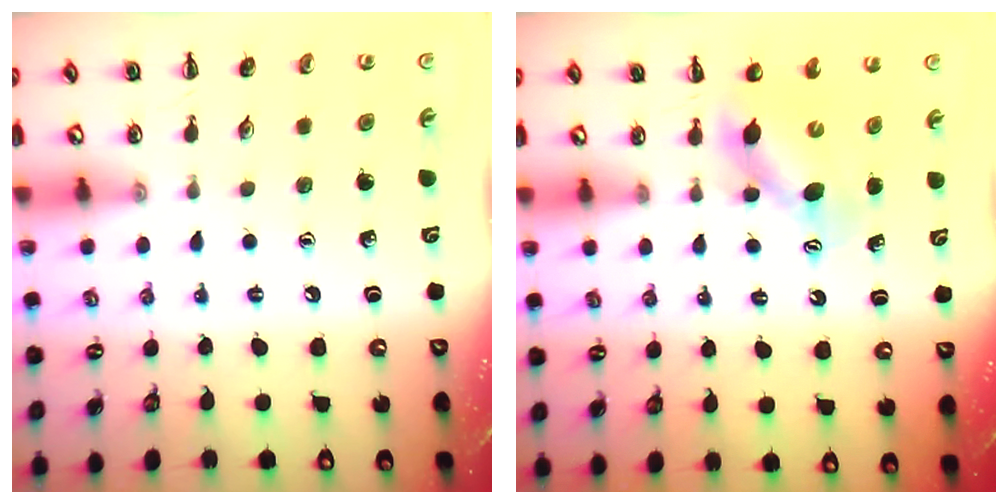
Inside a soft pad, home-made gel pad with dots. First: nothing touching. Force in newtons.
{"total": 6.2, "press": 6.2, "slide": 0.7}